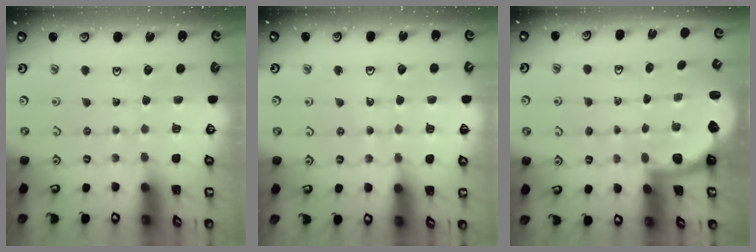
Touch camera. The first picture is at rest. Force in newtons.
{"total": 5.0, "press": 4.6, "slide": 2.0}
{"total": 2.4, "press": 1.7, "slide": 1.6}